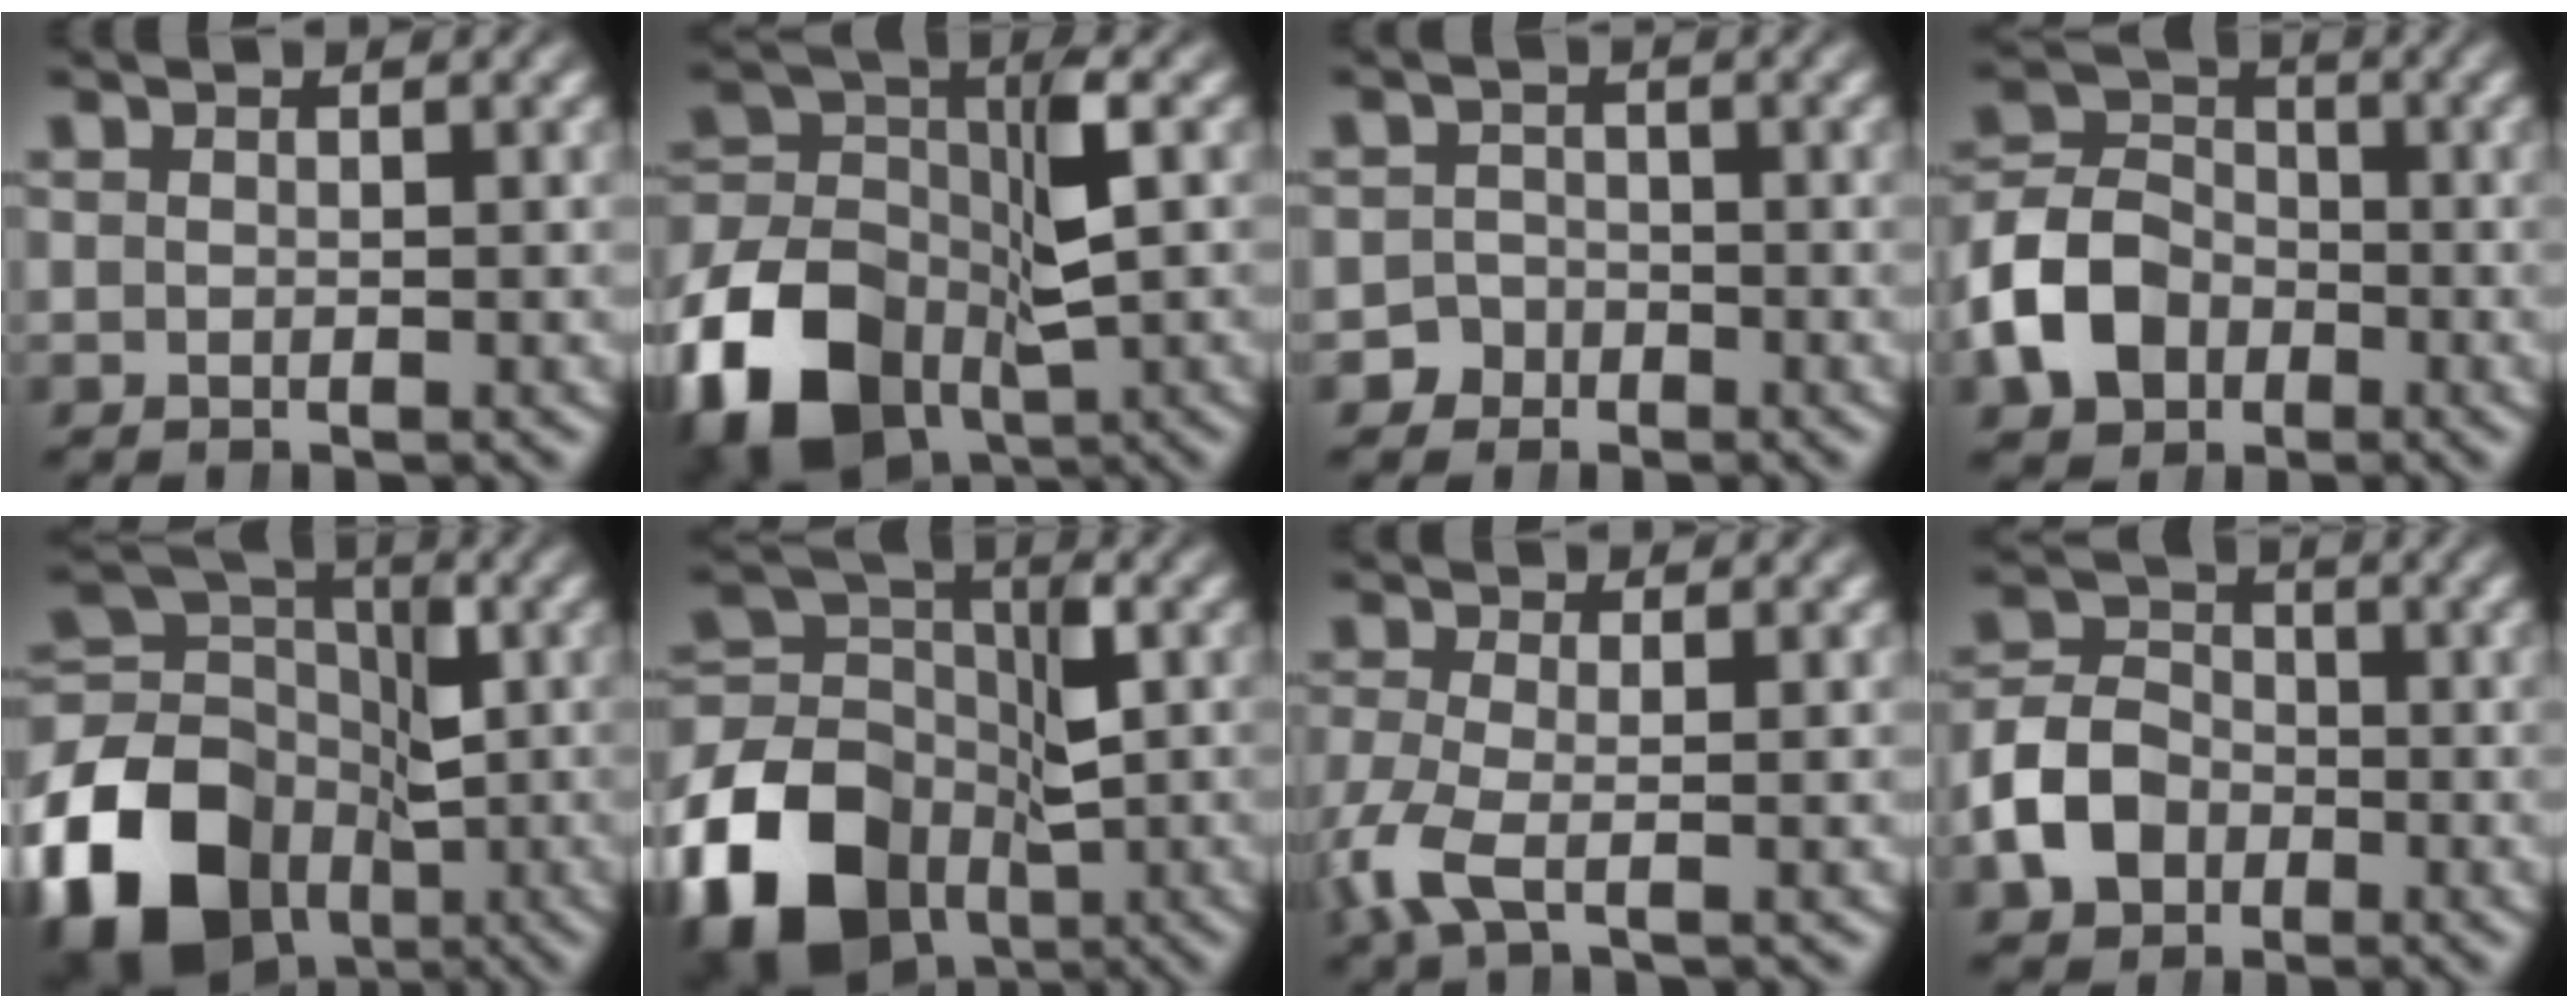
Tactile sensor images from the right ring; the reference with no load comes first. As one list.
[{"total": 10.9, "force": [-4.3, 7.5, 6.7], "torque": [-0.127, -0.037, -0.056]}, {"total": 3.6, "force": [-2.3, 2.8, 0.1], "torque": [-0.005, -0.012, -0.041]}, {"total": 6.9, "force": [-1.6, 5.6, 3.6], "torque": [-0.076, -0.016, -0.024]}, {"total": 15.4, "force": [-4.3, 11.4, 9.5], "torque": [-0.169, -0.055, -0.057]}, {"total": 12.9, "force": [-4.3, 9.1, 8.1], "torque": [-0.143, -0.049, -0.056]}, {"total": 3.4, "force": [-1.4, 1.5, 2.8], "torque": [-0.082, -0.023, -0.013]}, {"total": 6.0, "force": [-1.7, 5.0, 2.9], "torque": [-0.059, -0.014, -0.024]}]